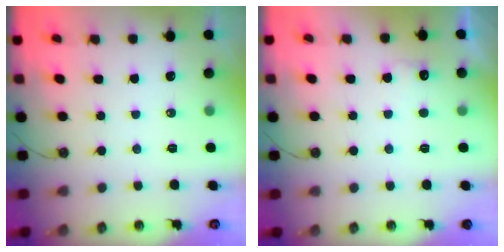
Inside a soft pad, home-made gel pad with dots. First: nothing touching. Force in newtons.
{"total": 4.4, "press": 4.2, "slide": 1.2}